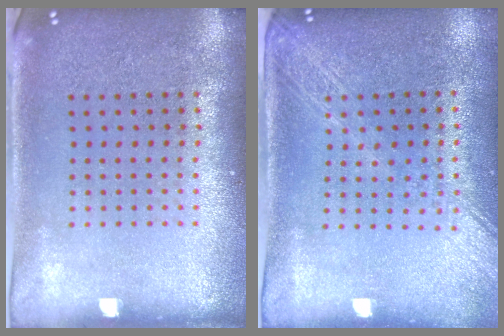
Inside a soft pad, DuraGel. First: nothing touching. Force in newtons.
{"total": 1.8, "press": 1.5, "slide": 1.0}